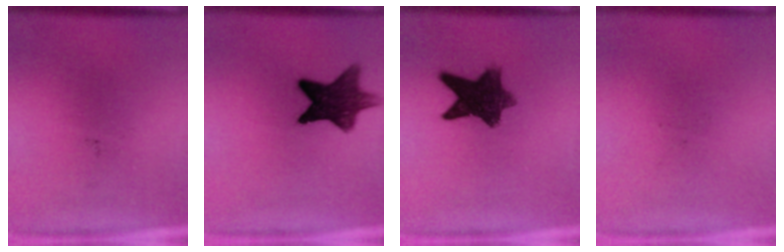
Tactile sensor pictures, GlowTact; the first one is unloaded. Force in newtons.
{"total": 10.7}
{"total": 9.5}
{"total": 0.0}